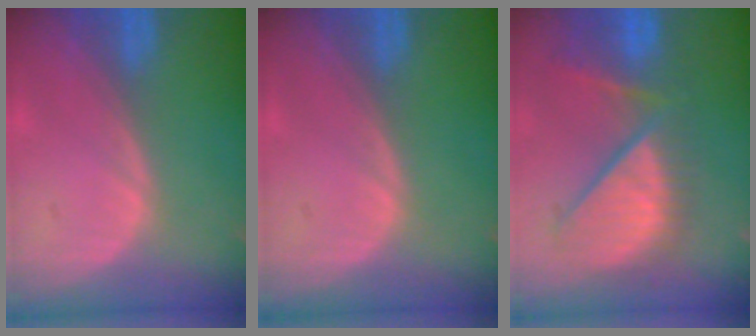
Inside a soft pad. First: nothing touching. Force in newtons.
{"total": 0.0}
{"total": 10.5, "press": 9.7, "slide": 3.8}